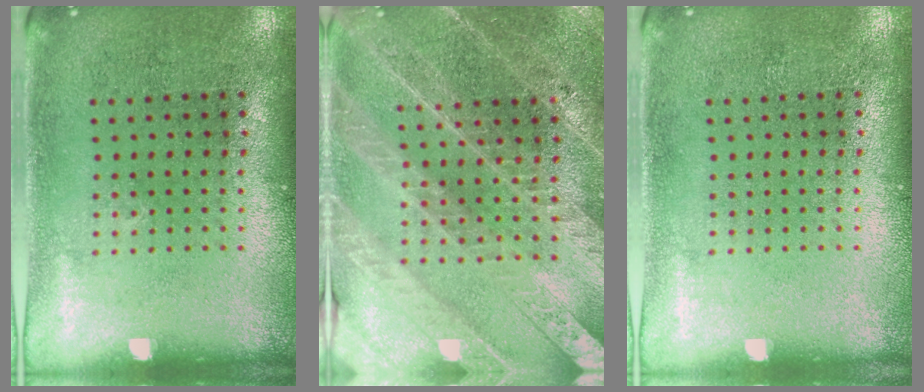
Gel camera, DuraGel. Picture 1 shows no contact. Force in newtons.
{"total": 3.7, "press": 3.5, "slide": 1.4}
{"total": 0.0}